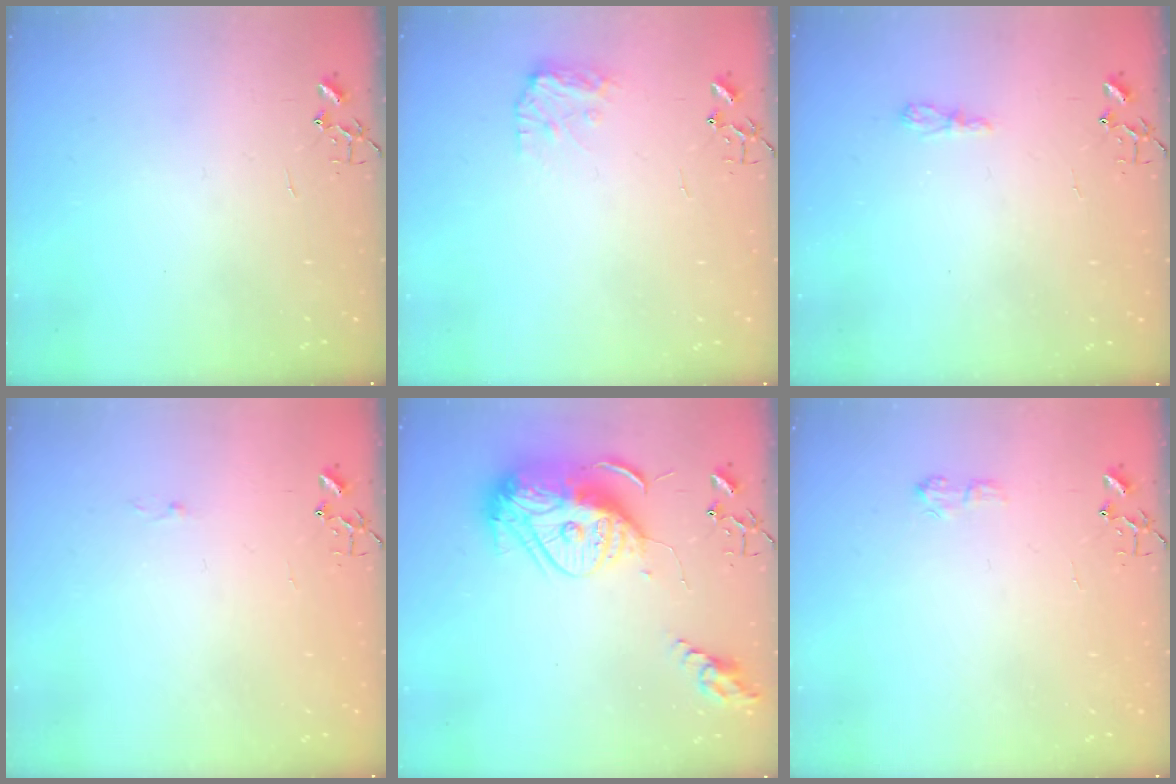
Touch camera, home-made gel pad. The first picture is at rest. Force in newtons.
{"total": 8.7, "press": 8.7, "slide": 0.5}
{"total": 3.8, "press": 3.8, "slide": 0.5}
{"total": 2.6, "press": 2.6, "slide": 0.4}
{"total": 17.7, "press": 17.6, "slide": 1.6}
{"total": 6.4, "press": 6.4, "slide": 0.8}